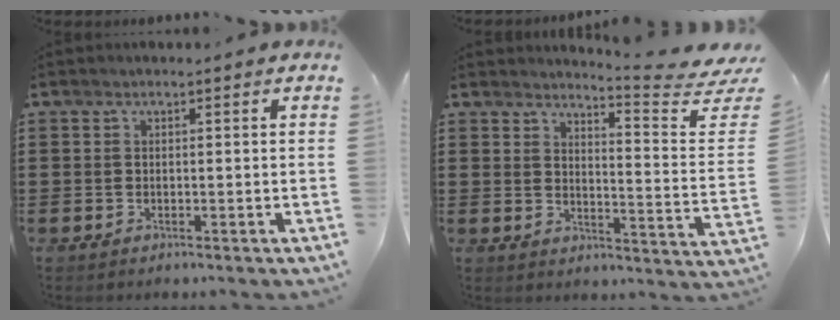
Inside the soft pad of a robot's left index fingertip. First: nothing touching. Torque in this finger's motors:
{"motor_torque": [1.07, -1.06, -0.15, -0.01]}